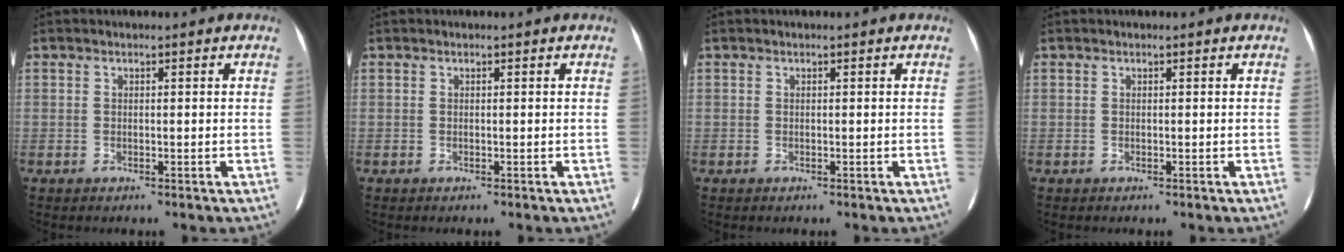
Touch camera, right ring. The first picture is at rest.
{"total": 0.0}
{"total": 0.0}
{"total": 0.0}